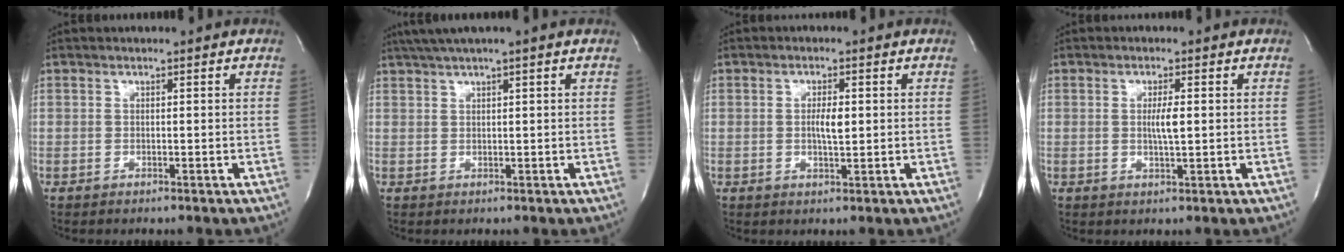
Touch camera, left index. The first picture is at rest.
{"total": 4.2, "force": [3.1, -0.8, 2.8], "torque": [-0.051, 0.015, 0.056]}
{"total": 2.8, "force": [-0.2, 0.7, 2.7], "torque": [-0.048, -0.010, -0.003]}
{"total": 2.6, "force": [-0.1, 0.2, 2.6], "torque": [-0.048, -0.012, -0.003]}